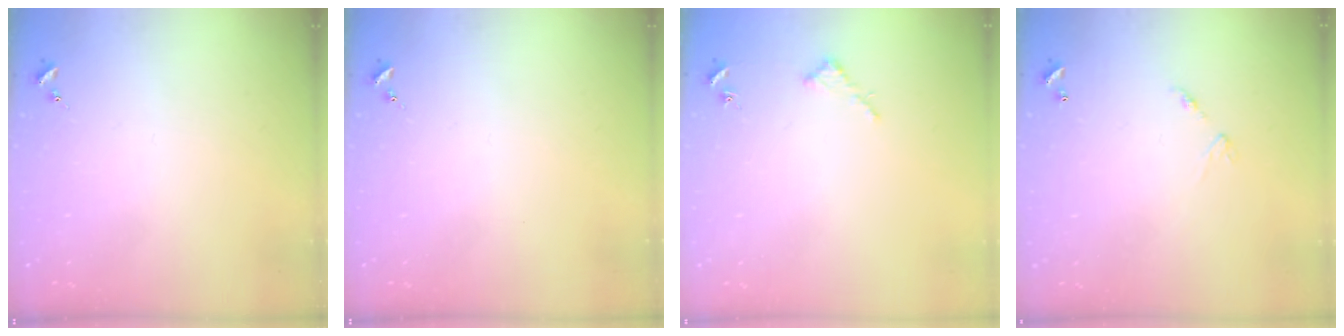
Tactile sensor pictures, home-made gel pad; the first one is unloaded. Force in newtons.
{"total": 0.0}
{"total": 2.6, "press": 2.6, "slide": 0.2}
{"total": 5.8, "press": 5.8, "slide": 0.4}